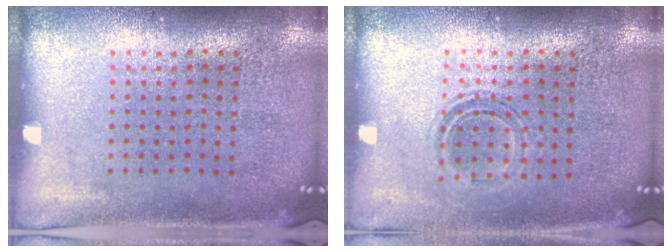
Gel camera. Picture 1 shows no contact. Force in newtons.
{"total": 1.1, "press": 1.0, "slide": 0.5}